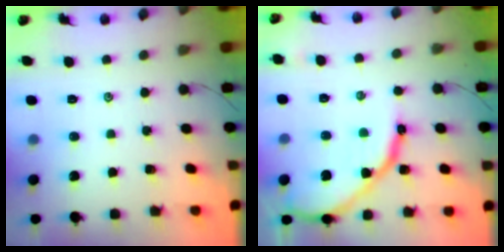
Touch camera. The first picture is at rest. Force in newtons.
{"total": 14.1, "press": 14.1, "slide": 1.4}